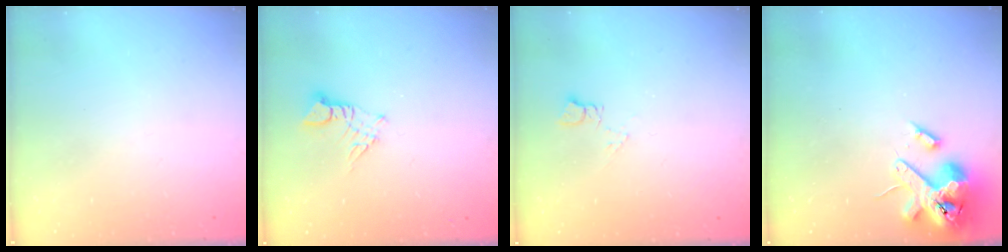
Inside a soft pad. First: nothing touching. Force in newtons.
{"total": 3.3, "press": 3.3, "slide": 0.3}
{"total": 5.1, "press": 5.0, "slide": 0.7}
{"total": 14.5, "press": 14.3, "slide": 2.4}